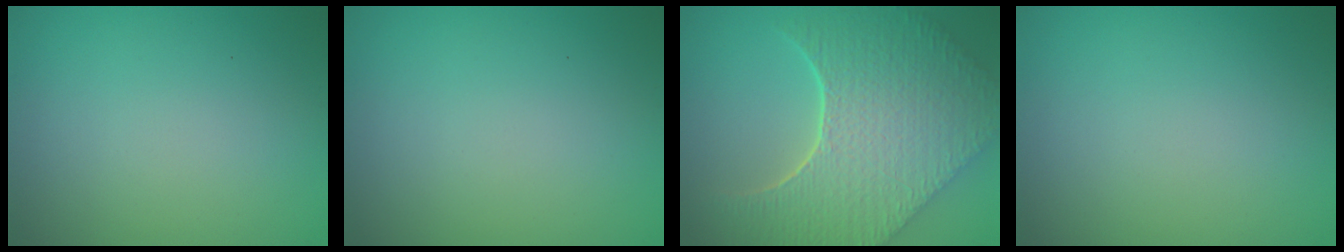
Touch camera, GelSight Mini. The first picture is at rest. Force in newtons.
{"total": 0.0}
{"total": 9.7, "press": 7.0, "slide": 6.7}
{"total": 0.0}